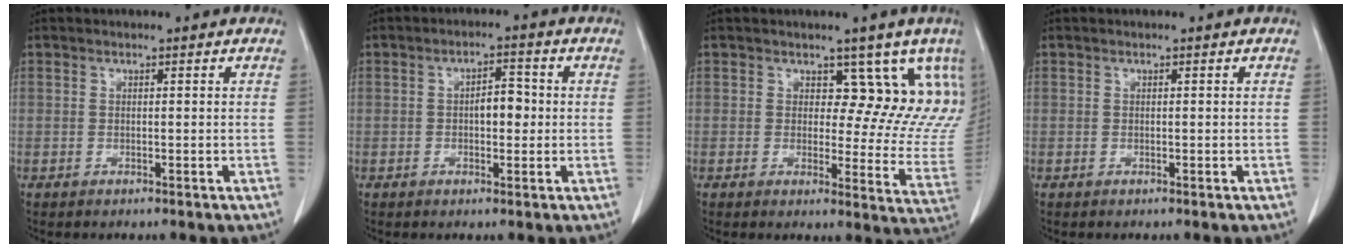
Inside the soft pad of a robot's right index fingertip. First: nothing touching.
{"total": 3.9, "force": [-0.1, 1.7, 3.5], "torque": [-0.053, 0.011, -0.001]}
{"total": 11.4, "force": [7.7, 5.8, 6.1], "torque": [-0.043, -0.021, 0.071]}
{"total": 0.0}